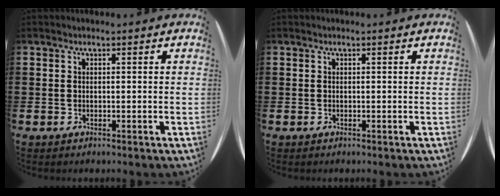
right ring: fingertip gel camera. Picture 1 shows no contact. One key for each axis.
{"total": 0.0}